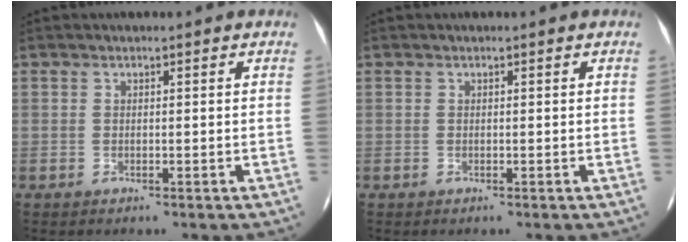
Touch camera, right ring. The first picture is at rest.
{"total": 0.0}